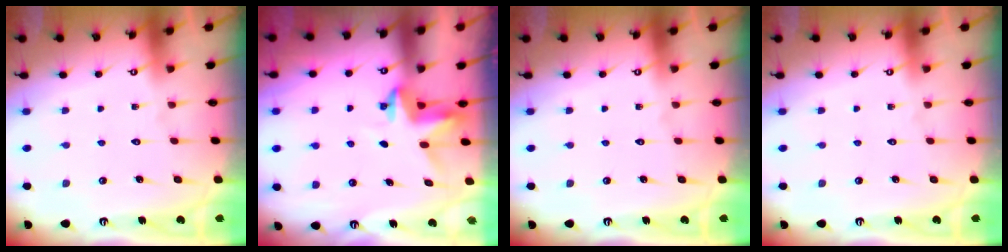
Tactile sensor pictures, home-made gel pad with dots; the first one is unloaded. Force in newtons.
{"total": 3.8, "press": 3.8, "slide": 0.3}
{"total": 0.0}
{"total": 0.0}